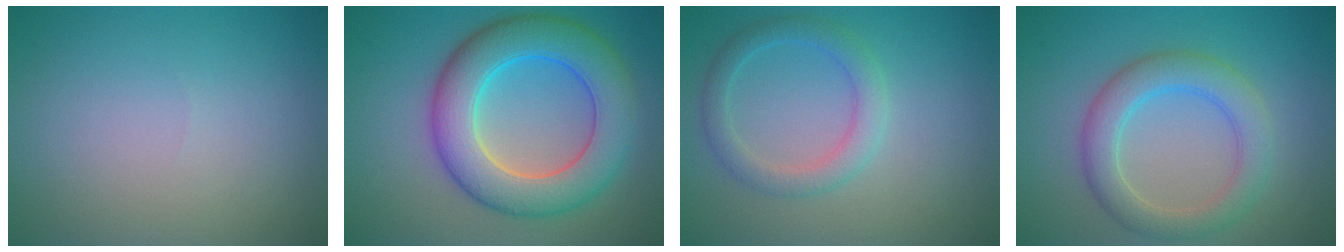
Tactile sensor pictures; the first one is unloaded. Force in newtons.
{"total": 9.0, "press": 9.0, "slide": 0.3}
{"total": 2.8, "press": 2.8, "slide": 0.1}
{"total": 4.5, "press": 4.5, "slide": 0.1}